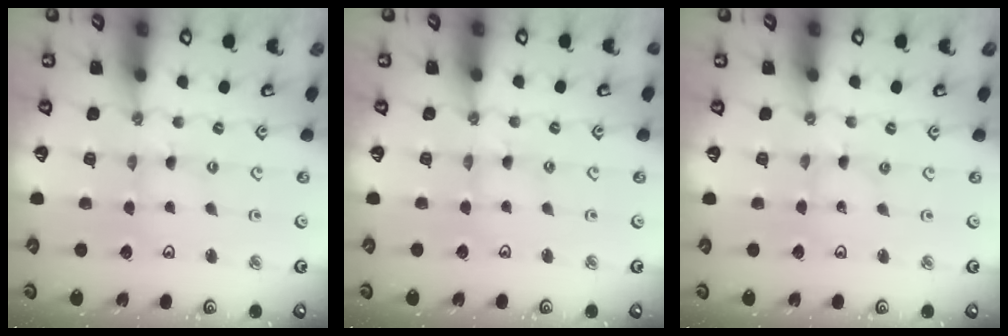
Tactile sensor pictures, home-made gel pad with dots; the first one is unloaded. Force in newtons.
{"total": 1.0, "press": 0.9, "slide": 0.2}
{"total": 0.0}